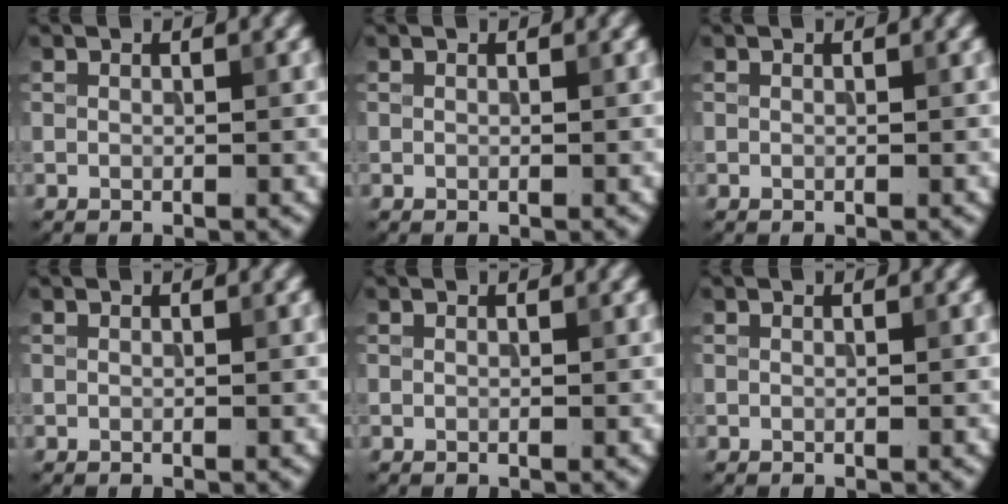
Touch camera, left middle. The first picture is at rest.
{"total": 0.0}
{"total": 0.0}
{"total": 0.0}
{"total": 0.0}
{"total": 0.0}